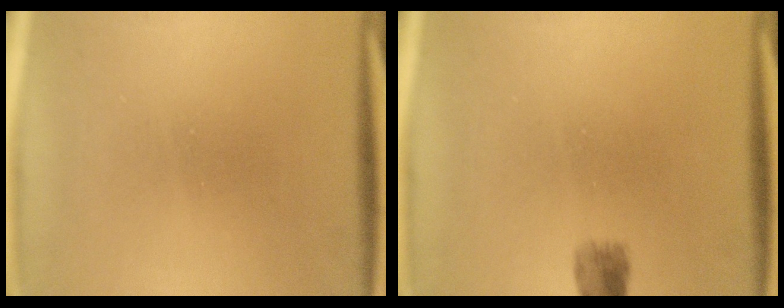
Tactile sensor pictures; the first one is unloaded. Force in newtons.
{"total": 1.3}